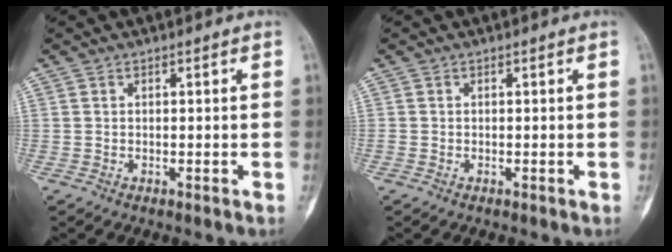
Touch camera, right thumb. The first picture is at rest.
{"total": 0.0}